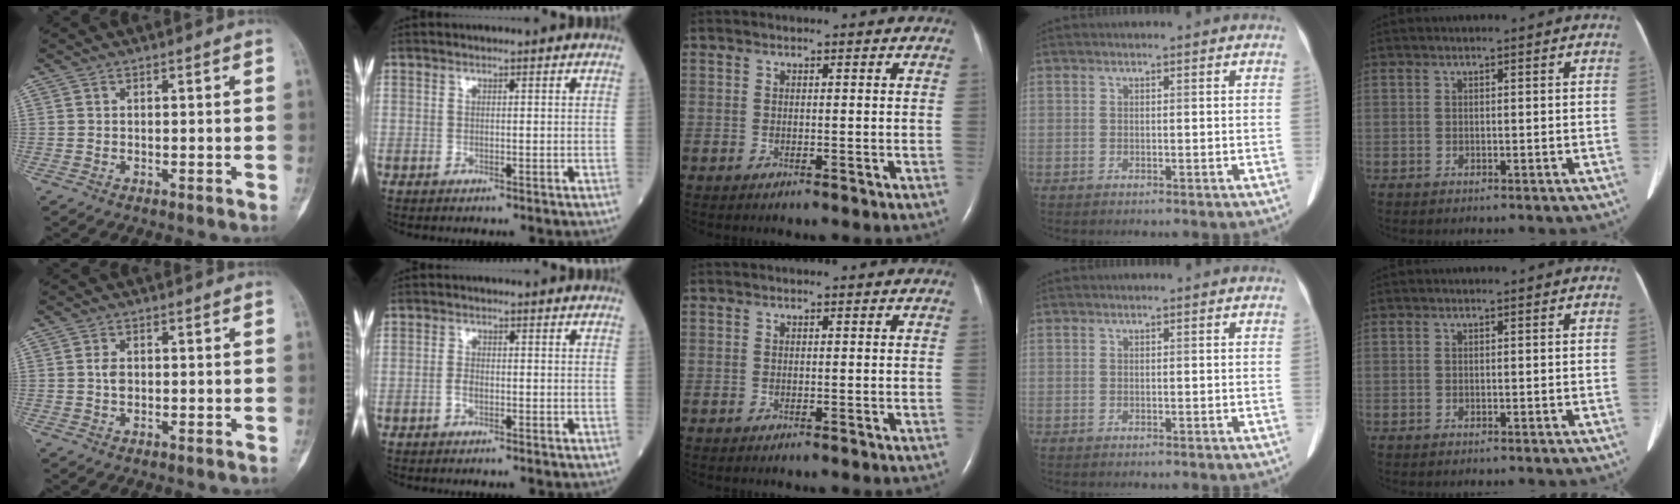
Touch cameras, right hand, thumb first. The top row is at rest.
{"thumb": {"total": 1.9, "force": [0.0, 1.3, 1.4], "torque": [-0.020, 0.003, -0.002]}, "index": {"total": 1.4, "force": [-0.6, 0.5, 1.1], "torque": [-0.024, 0.003, -0.010]}}